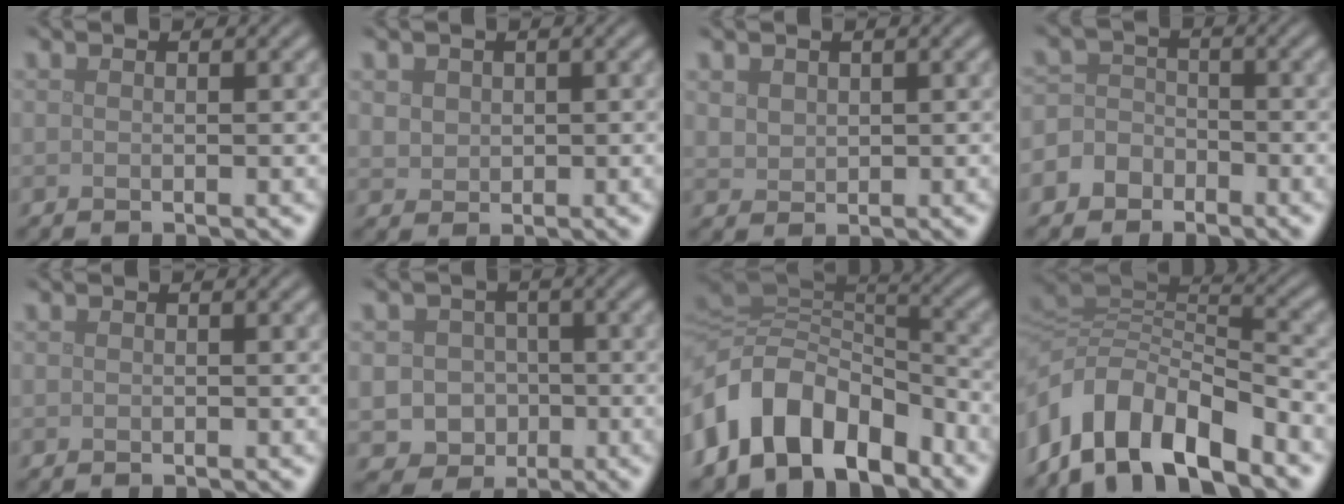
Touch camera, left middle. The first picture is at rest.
{"total": 1.7, "force": [0.5, 1.5, 0.6], "torque": [-0.012, -0.007, 0.014]}
{"total": 1.5, "force": [0.7, 1.2, 0.5], "torque": [-0.012, -0.004, 0.020]}
{"total": 5.0, "force": [-2.6, 4.2, 1.0], "torque": [0.005, 0.003, -0.068]}
{"total": 0.0}
{"total": 4.5, "force": [-1.1, 4.2, 1.2], "torque": [0.002, 0.007, -0.037]}
{"total": 12.1, "force": [-5.6, 8.0, 7.0], "torque": [-0.138, 0.002, -0.100]}
{"total": 9.7, "force": [-5.3, 4.4, 6.8], "torque": [-0.115, 0.003, -0.101]}